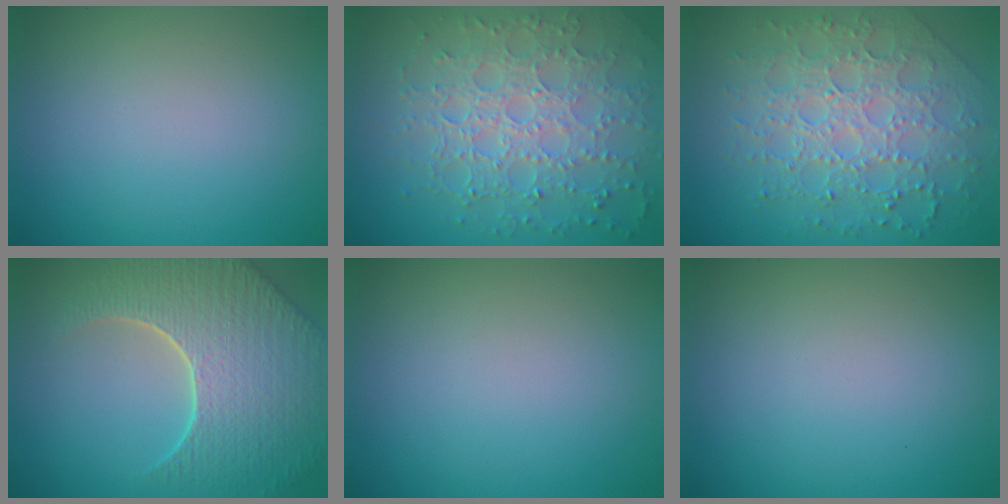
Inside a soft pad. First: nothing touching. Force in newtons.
{"total": 7.7, "press": 5.6, "slide": 5.4}
{"total": 7.8, "press": 5.6, "slide": 5.5}
{"total": 8.6, "press": 6.1, "slide": 6.1}
{"total": 0.0}
{"total": 0.0}